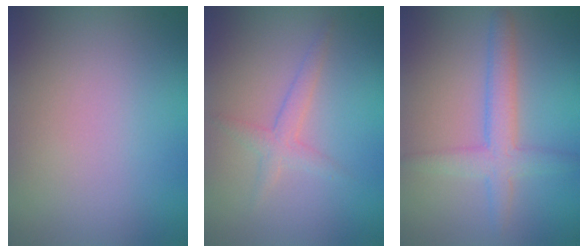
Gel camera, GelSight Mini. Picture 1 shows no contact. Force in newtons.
{"total": 1.8, "press": 1.8, "slide": 0.0}
{"total": 3.5, "press": 3.5, "slide": 0.0}